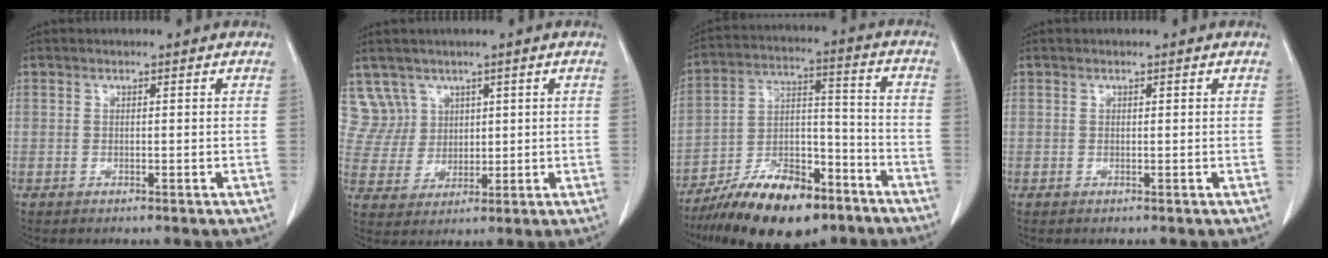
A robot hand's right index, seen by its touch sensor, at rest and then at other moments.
{"total": 6.2, "force": [3.7, 4.9, -0.6], "torque": [0.019, 0.013, 0.080]}
{"total": 17.3, "force": [-12.3, 6.1, 10.6], "torque": [-0.188, 0.013, -0.208]}
{"total": 0.0}